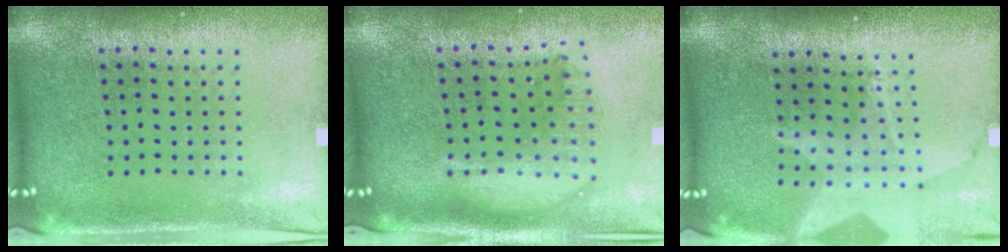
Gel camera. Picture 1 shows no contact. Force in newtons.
{"total": 2.0, "press": 1.6, "slide": 1.2}
{"total": 2.0, "press": 1.5, "slide": 1.3}